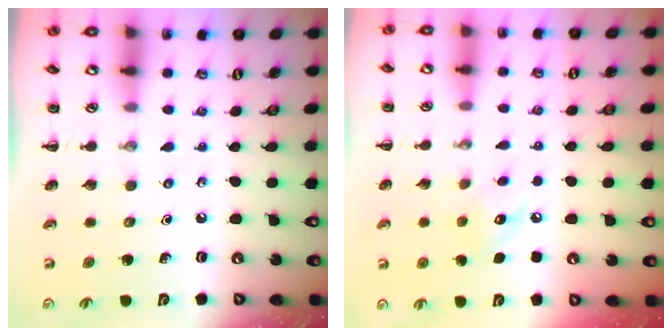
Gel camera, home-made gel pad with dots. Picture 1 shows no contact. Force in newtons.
{"total": 7.3, "press": 7.3, "slide": 0.8}